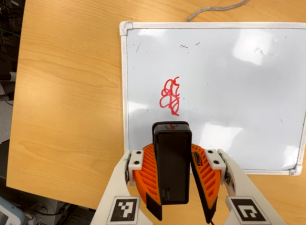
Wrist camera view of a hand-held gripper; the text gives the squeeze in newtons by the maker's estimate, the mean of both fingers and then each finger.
{"total": 9.4, "left": 8.8, "right": 10.0}